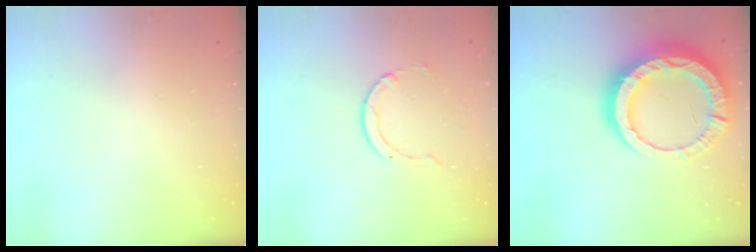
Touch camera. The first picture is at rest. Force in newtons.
{"total": 2.0, "press": 2.0, "slide": 0.2}
{"total": 17.4, "press": 17.3, "slide": 1.8}